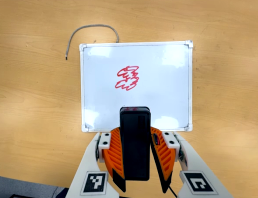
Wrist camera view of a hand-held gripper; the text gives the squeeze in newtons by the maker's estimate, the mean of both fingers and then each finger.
{"total": 8.4, "left": 6.5, "right": 10.4}